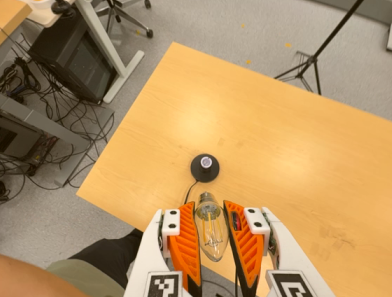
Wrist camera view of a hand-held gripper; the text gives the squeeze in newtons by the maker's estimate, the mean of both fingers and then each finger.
{"total": 21.0, "left": 22.0, "right": 20.0}